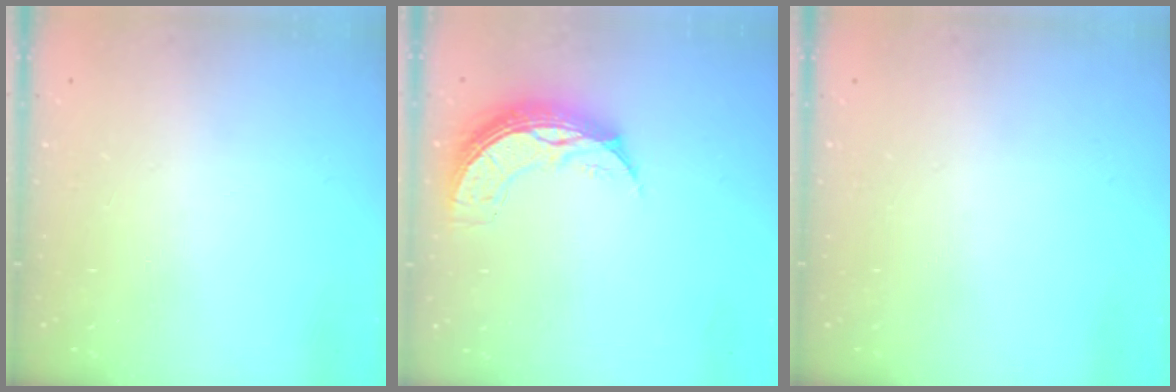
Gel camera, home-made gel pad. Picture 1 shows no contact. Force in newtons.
{"total": 9.2, "press": 9.2, "slide": 0.7}
{"total": 0.0}